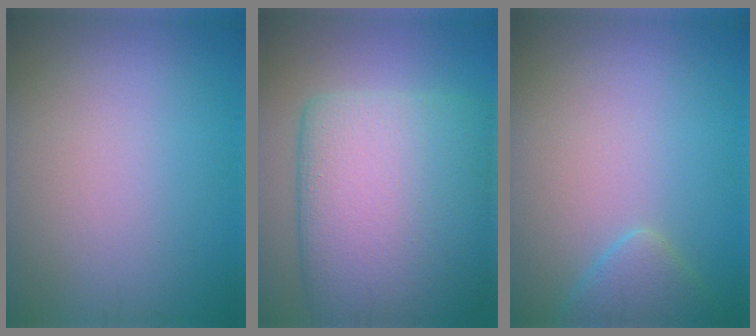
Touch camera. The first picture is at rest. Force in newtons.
{"total": 13.8, "press": 13.8, "slide": 0.9}
{"total": 2.5, "press": 2.4, "slide": 0.2}